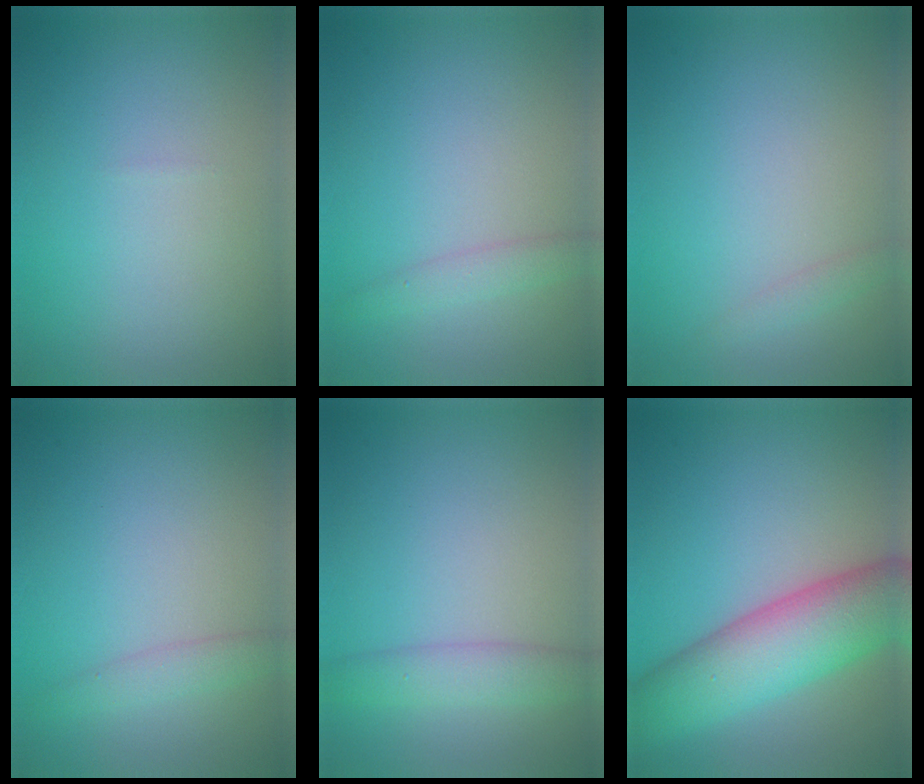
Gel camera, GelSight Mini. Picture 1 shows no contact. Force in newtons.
{"total": 1.7, "press": 1.7, "slide": 0.1}
{"total": 1.0, "press": 1.0, "slide": 0.0}
{"total": 1.7, "press": 1.7, "slide": 0.0}
{"total": 2.8, "press": 2.8, "slide": 0.1}
{"total": 9.0, "press": 9.0, "slide": 0.2}